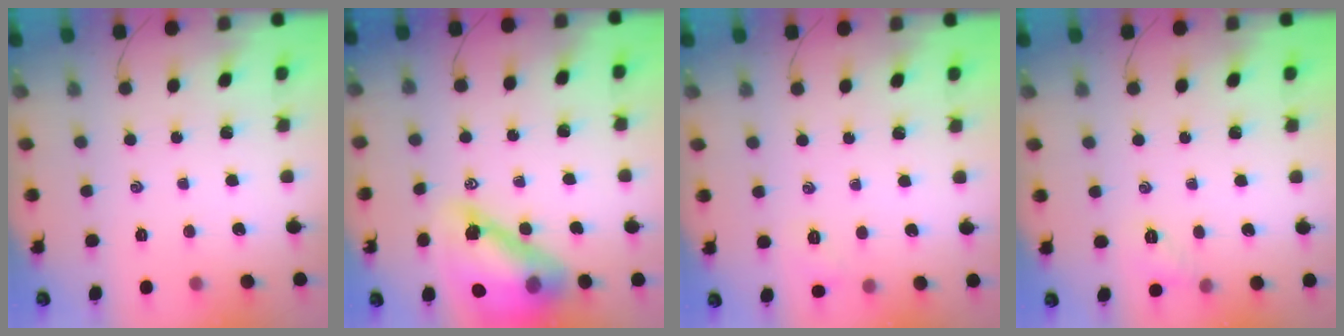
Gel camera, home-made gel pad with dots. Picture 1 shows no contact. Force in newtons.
{"total": 16.3, "press": 15.7, "slide": 4.2}
{"total": 5.6, "press": 5.4, "slide": 1.6}
{"total": 5.3, "press": 5.1, "slide": 1.5}